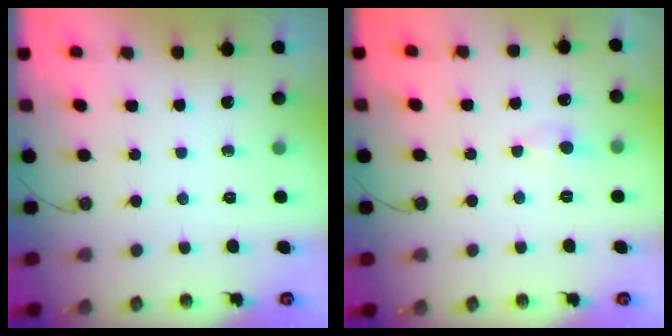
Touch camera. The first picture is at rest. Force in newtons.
{"total": 0.5, "press": 0.4, "slide": 0.4}